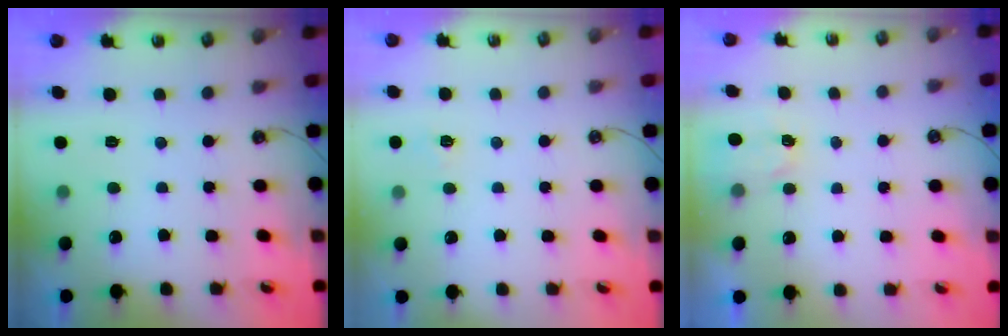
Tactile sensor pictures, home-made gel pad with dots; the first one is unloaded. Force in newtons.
{"total": 2.8, "press": 2.8, "slide": 0.3}
{"total": 2.2, "press": 2.2, "slide": 0.4}